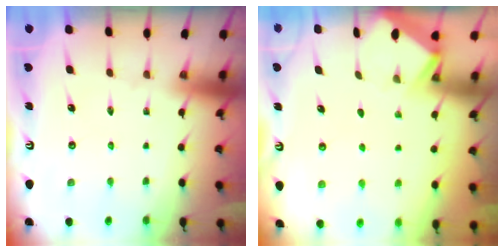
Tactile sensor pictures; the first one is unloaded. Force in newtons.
{"total": 3.2, "press": 3.2, "slide": 0.4}